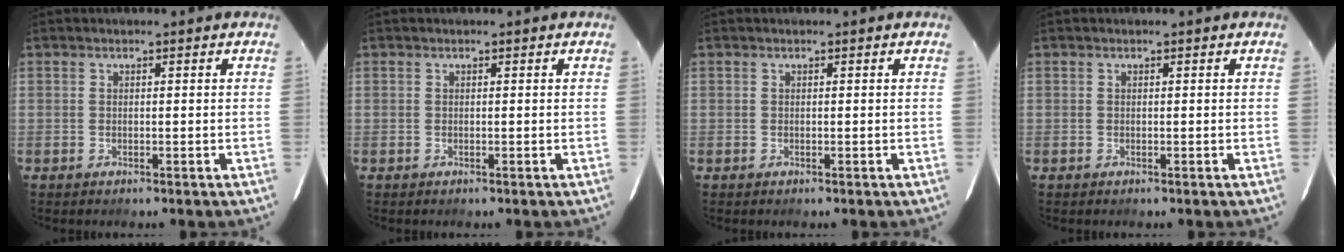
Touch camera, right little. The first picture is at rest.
{"total": 0.0}
{"total": 0.0}
{"total": 0.0}